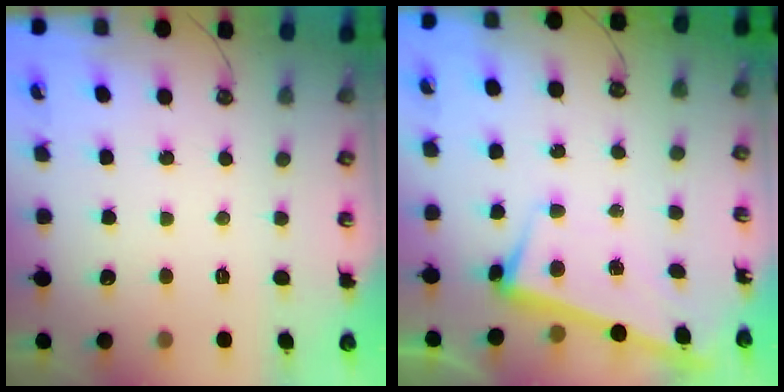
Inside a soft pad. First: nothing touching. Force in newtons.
{"total": 2.6, "press": 2.5, "slide": 0.7}